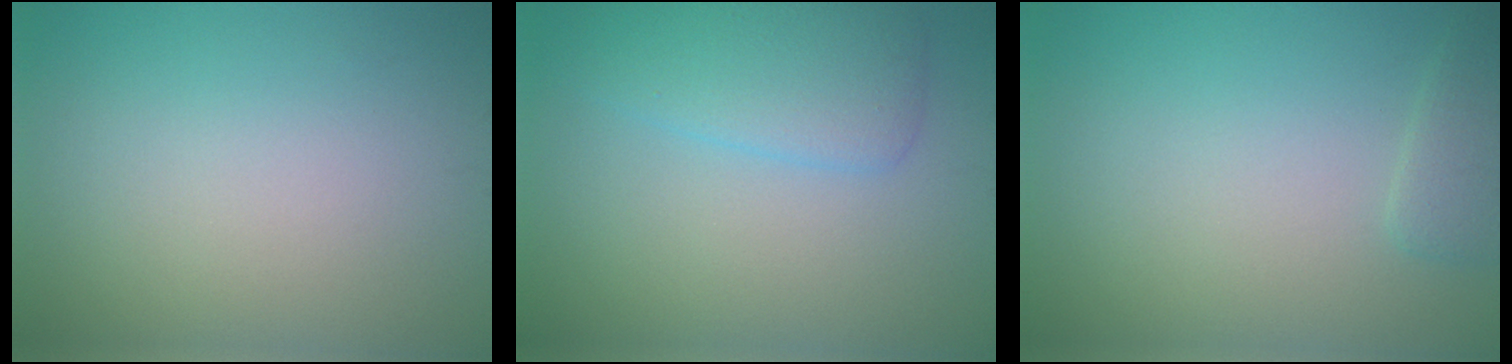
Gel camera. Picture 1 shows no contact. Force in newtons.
{"total": 4.0, "press": 4.0, "slide": 0.1}
{"total": 1.6, "press": 1.6, "slide": 0.2}